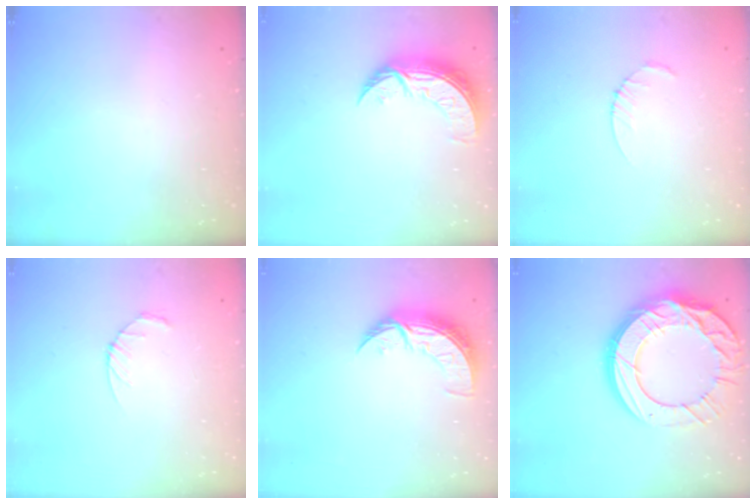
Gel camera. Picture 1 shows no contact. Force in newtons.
{"total": 9.1, "press": 9.0, "slide": 0.8}
{"total": 2.5, "press": 2.5, "slide": 0.3}
{"total": 3.4, "press": 3.4, "slide": 0.5}
{"total": 8.6, "press": 8.5, "slide": 0.8}
{"total": 24.9, "press": 24.8, "slide": 2.4}